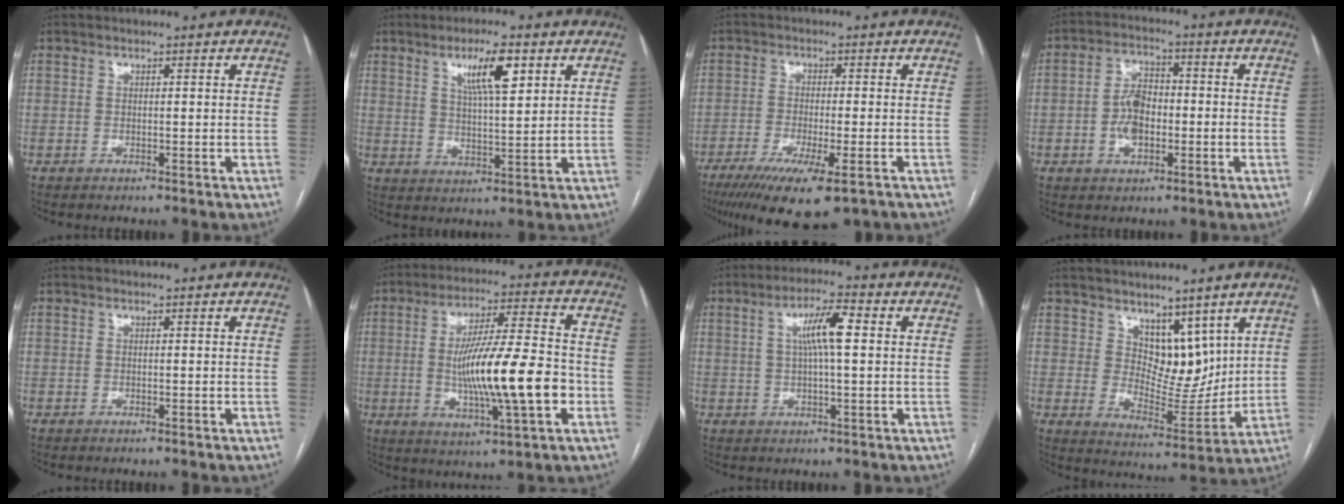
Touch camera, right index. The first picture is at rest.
{"total": 7.8, "force": [3.8, 1.4, 6.7], "torque": [-0.120, 0.002, 0.067]}
{"total": 12.5, "force": [-8.0, 2.1, 9.3], "torque": [-0.148, -0.033, -0.125]}
{"total": 6.5, "force": [-1.4, 3.6, 5.3], "torque": [-0.105, 0.014, -0.024]}
{"total": 0.0}
{"total": 16.3, "force": [-2.5, 1.7, 16.0], "torque": [-0.277, -0.001, -0.039]}
{"total": 7.0, "force": [1.5, 0.8, 6.8], "torque": [-0.124, 0.014, 0.024]}
{"total": 8.4, "force": [5.2, 4.9, 4.5], "torque": [-0.067, -0.006, 0.101]}